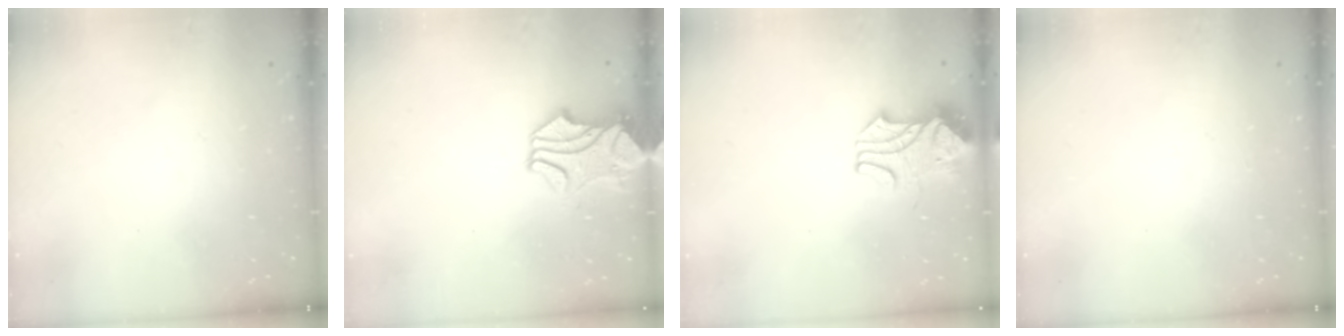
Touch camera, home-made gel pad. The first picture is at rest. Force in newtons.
{"total": 1.5, "press": 1.0, "slide": 1.2}
{"total": 2.4, "press": 2.2, "slide": 1.0}
{"total": 0.0}